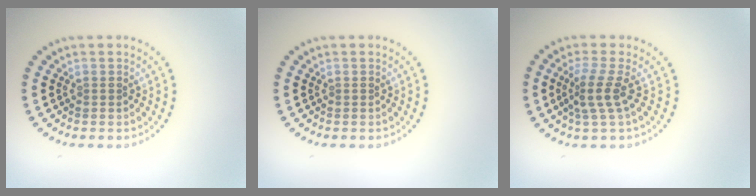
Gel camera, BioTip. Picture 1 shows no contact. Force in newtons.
{"total": 0.0}
{"total": 2.7, "press": 1.9, "slide": 1.9}